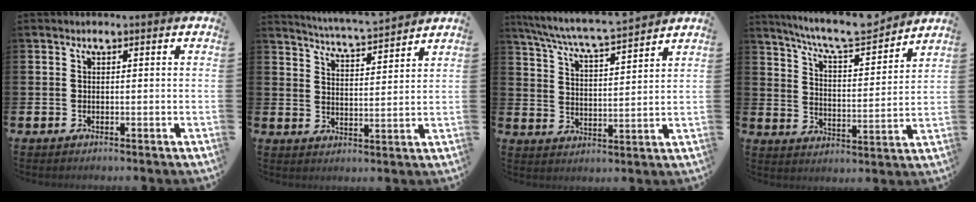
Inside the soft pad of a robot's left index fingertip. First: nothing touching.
{"total": 5.1, "force": [5.1, -0.5, 0.5], "torque": [-0.030, -0.038, 0.088]}
{"total": 6.8, "force": [6.5, -0.2, 2.0], "torque": [-0.064, -0.048, 0.112]}
{"total": 8.8, "force": [8.2, 0.9, 2.9], "torque": [-0.079, -0.056, 0.144]}